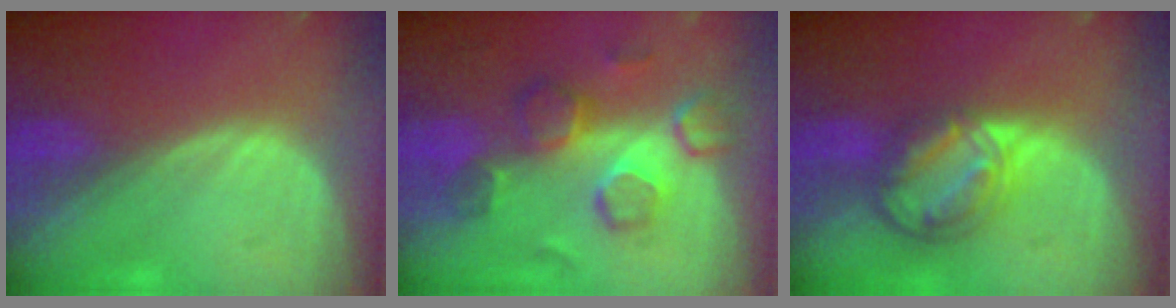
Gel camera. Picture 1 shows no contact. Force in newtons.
{"total": 8.5, "press": 8.3, "slide": 2.1}
{"total": 8.1, "press": 7.0, "slide": 4.1}